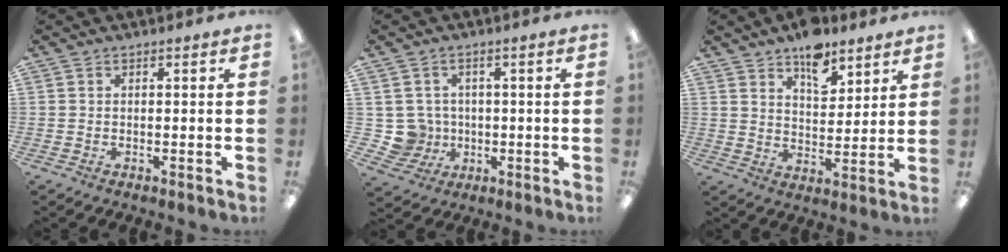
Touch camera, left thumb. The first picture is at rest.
{"total": 6.3, "force": [0.2, 6.2, 1.0], "torque": [-0.043, 0.007, 0.010]}
{"total": 9.6, "force": [7.1, 4.8, 4.4], "torque": [-0.045, -0.044, 0.120]}